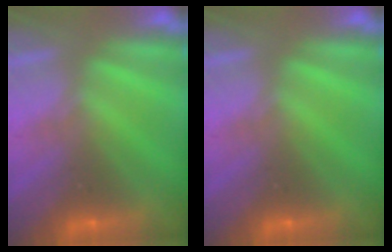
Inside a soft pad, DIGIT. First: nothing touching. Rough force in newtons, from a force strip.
{"total": 0.0}